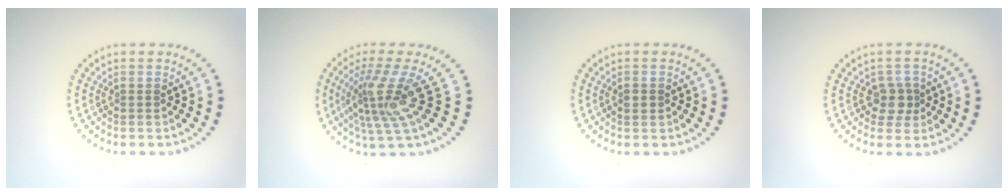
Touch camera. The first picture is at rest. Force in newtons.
{"total": 4.3, "press": 3.2, "slide": 2.9}
{"total": 1.0, "press": 1.0, "slide": 0.1}
{"total": 2.0, "press": 1.7, "slide": 1.0}